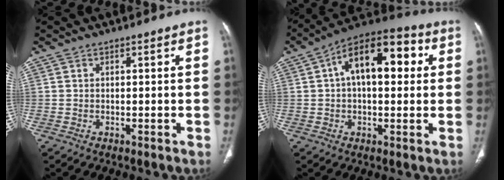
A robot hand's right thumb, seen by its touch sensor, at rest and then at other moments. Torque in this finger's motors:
{"motor_torque": [1.27, 3.74, 1.03, -0.32, 0.11]}